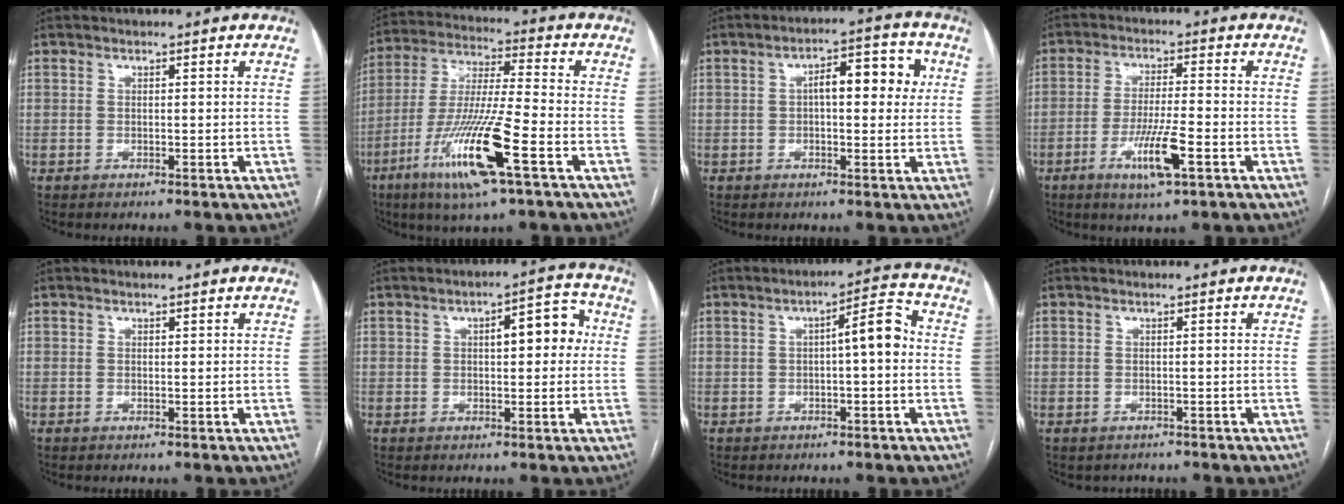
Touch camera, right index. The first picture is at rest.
{"total": 15.8, "force": [-7.1, 0.4, 14.1], "torque": [-0.289, -0.024, -0.131]}
{"total": 8.0, "force": [1.4, 3.0, 7.2], "torque": [-0.100, 0.029, 0.017]}
{"total": 8.0, "force": [-3.5, 0.5, 7.2], "torque": [-0.138, -0.015, -0.061]}
{"total": 0.0}
{"total": 6.8, "force": [1.2, 2.4, 6.2], "torque": [-0.080, 0.027, 0.014]}
{"total": 5.9, "force": [0.1, 1.2, 5.7], "torque": [-0.081, 0.022, -0.003]}
{"total": 1.6, "force": [-1.3, 1.0, 0.2], "torque": [-0.004, 0.001, -0.015]}